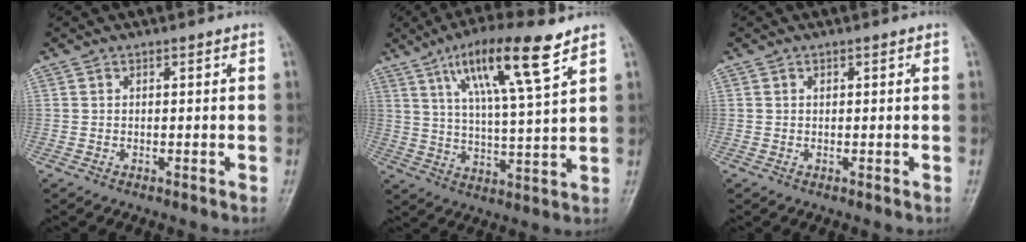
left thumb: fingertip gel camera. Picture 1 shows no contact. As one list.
[{"total": 14.5, "force": [8.3, 2.1, 11.8], "torque": [-0.204, -0.029, 0.146]}, {"total": 0.5, "force": [0.2, 0.4, 0.3], "torque": [-0.003, -0.001, 0.003]}]